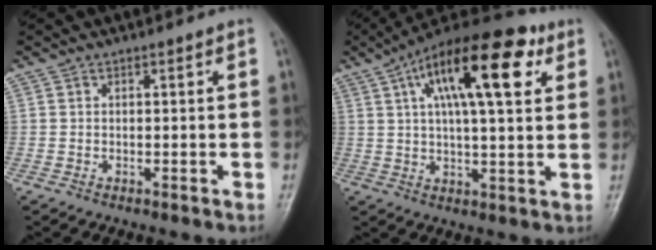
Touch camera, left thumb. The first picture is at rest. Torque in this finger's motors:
{"motor_torque": [0.71, 0.76, 1.93, -0.84, 0.31]}